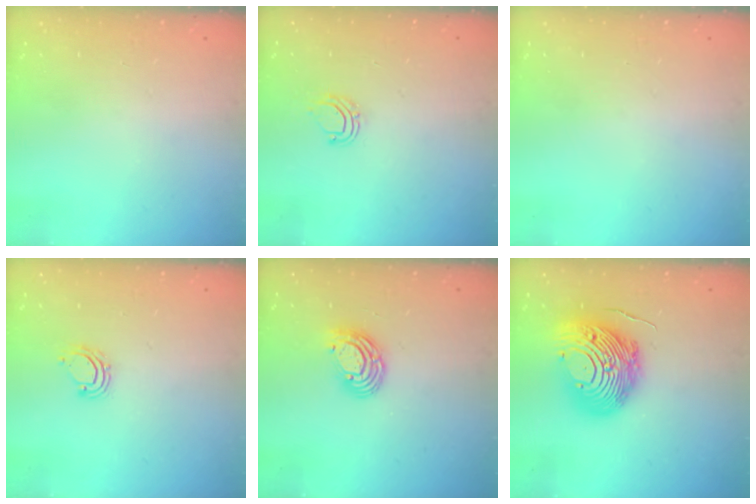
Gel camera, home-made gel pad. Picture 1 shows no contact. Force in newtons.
{"total": 6.4, "press": 6.4, "slide": 0.4}
{"total": 0.0}
{"total": 5.4, "press": 5.4, "slide": 0.3}
{"total": 8.8, "press": 8.7, "slide": 1.5}
{"total": 17.6, "press": 17.5, "slide": 2.2}